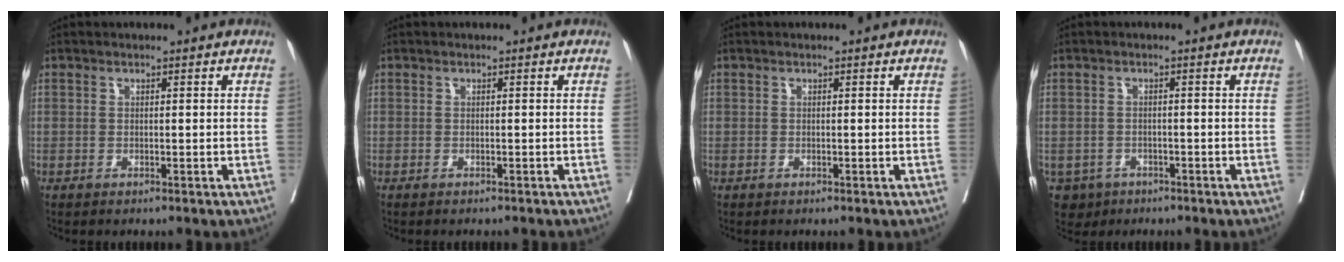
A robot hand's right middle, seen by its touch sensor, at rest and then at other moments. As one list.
[{"total": 1.9, "force": [-1.8, 0.2, 0.6], "torque": [-0.009, 0.000, -0.022]}, {"total": 0.0}, {"total": 3.8, "force": [-2.3, 3.1, 0.4], "torque": [-0.006, 0.005, -0.033]}]